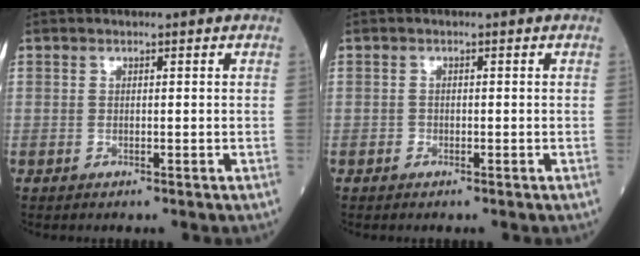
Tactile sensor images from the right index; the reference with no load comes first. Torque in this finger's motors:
{"motor_torque": [-0.02, -0.01, 0.08, -0.01]}